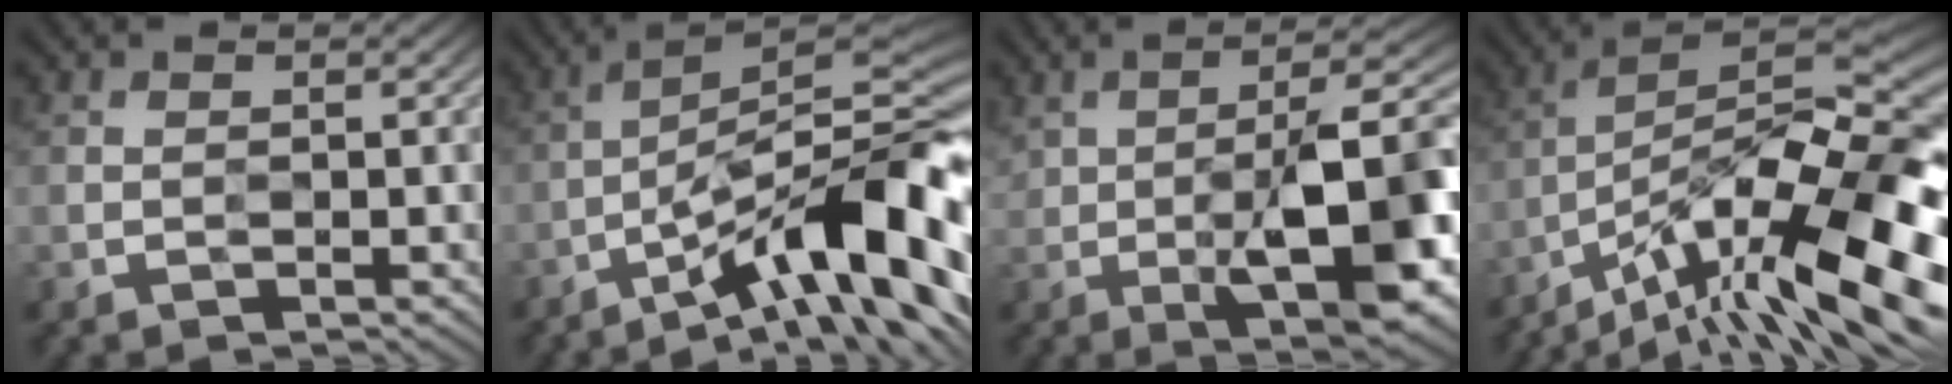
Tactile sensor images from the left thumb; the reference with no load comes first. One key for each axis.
{"total": 12.5, "fx": -7.1, "fy": 2.0, "fz": 10.1, "tx": -0.163, "ty": 0.015, "tz": -0.124}
{"total": 12.7, "fx": -2.2, "fy": 4.3, "fz": 11.8, "tx": -0.175, "ty": 0.016, "tz": -0.036}
{"total": 17.2, "fx": -10.4, "fy": 4.6, "fz": 12.9, "tx": -0.213, "ty": 0.006, "tz": -0.191}